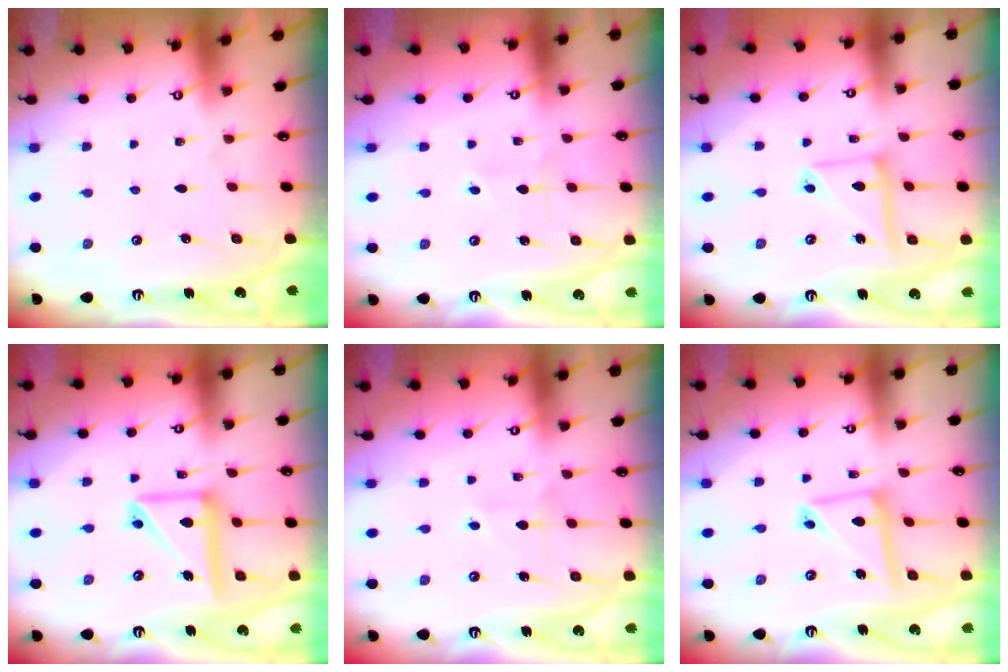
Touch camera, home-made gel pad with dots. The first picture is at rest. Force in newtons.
{"total": 1.3, "press": 1.3, "slide": 0.1}
{"total": 10.6, "press": 10.6, "slide": 0.9}
{"total": 14.0, "press": 13.9, "slide": 1.4}
{"total": 3.7, "press": 3.7, "slide": 0.5}
{"total": 11.6, "press": 11.6, "slide": 0.9}